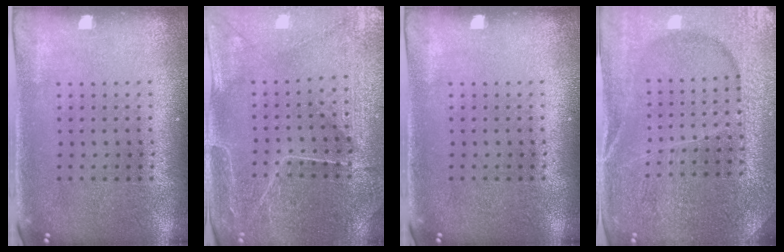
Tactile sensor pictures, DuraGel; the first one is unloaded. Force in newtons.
{"total": 1.1, "press": 1.0, "slide": 0.4}
{"total": 0.0}
{"total": 4.1, "press": 3.9, "slide": 1.1}